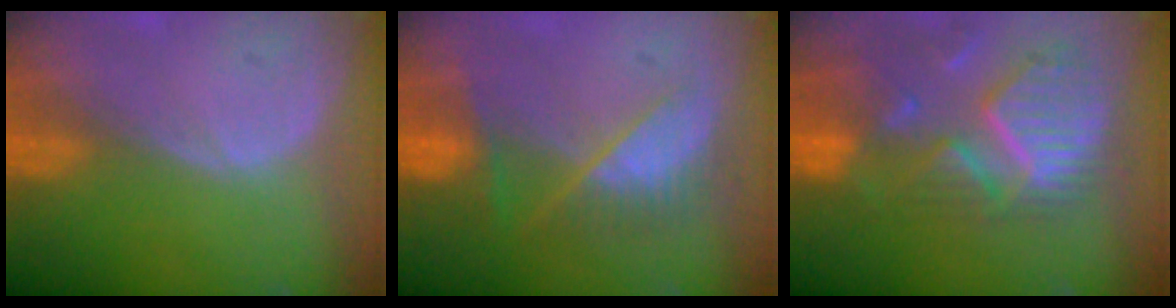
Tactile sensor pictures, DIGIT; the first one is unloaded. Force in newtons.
{"total": 7.2, "press": 6.9, "slide": 2.0}
{"total": 11.8, "press": 10.4, "slide": 5.6}